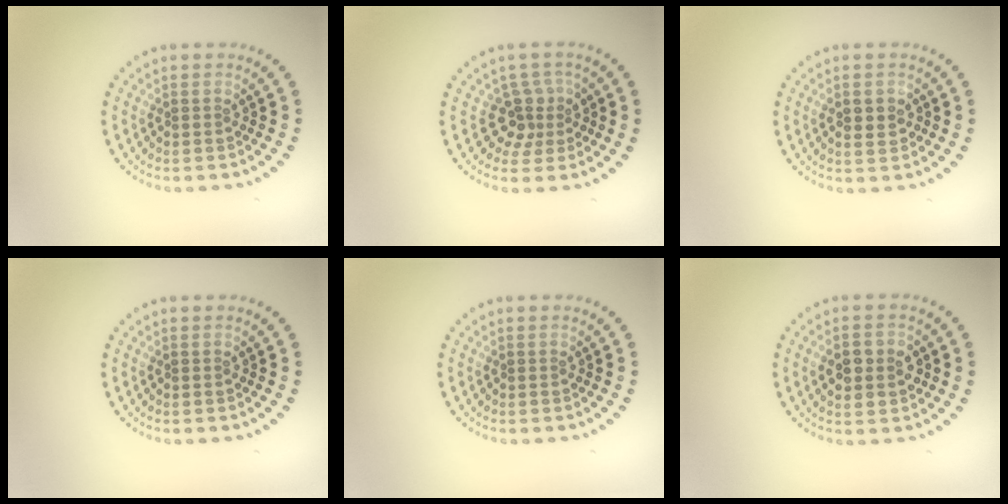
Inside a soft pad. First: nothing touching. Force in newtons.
{"total": 2.8, "press": 2.1, "slide": 1.9}
{"total": 1.6, "press": 1.6, "slide": 0.2}
{"total": 0.0}
{"total": 0.0}
{"total": 3.7, "press": 3.7, "slide": 0.0}